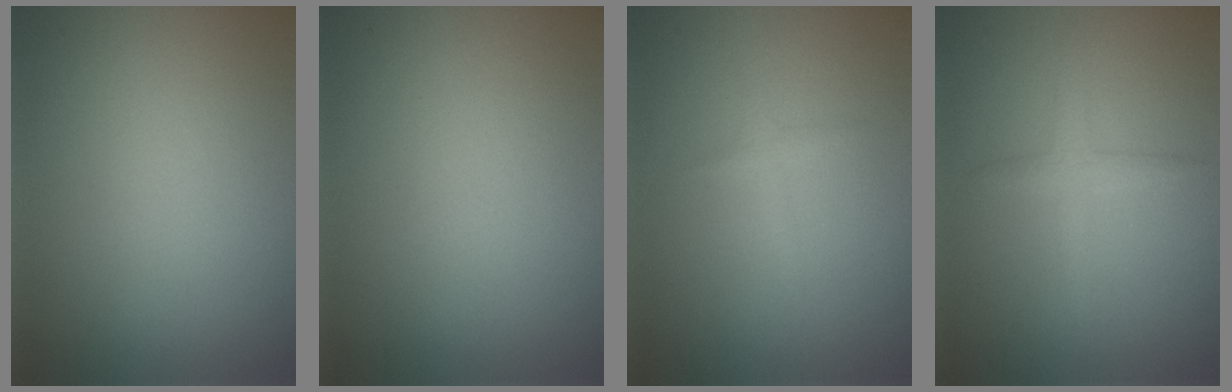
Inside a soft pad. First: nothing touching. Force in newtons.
{"total": 0.0}
{"total": 0.8, "press": 0.8, "slide": 0.1}
{"total": 1.7, "press": 1.7, "slide": 0.1}